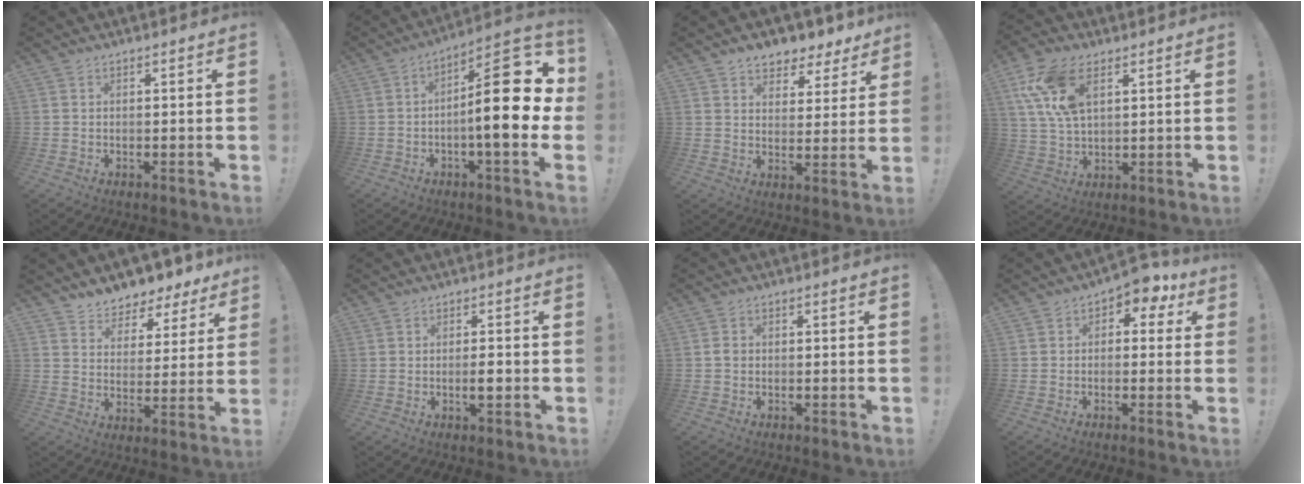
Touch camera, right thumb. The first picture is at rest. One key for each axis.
{"total": 22.0, "fx": 1.0, "fy": 6.9, "fz": 20.8, "tx": -0.293, "ty": -0.005, "tz": 0.014}
{"total": 6.5, "fx": 5.3, "fy": 3.5, "fz": 1.5, "tx": -0.013, "ty": -0.049, "tz": 0.097}
{"total": 13.3, "fx": 5.8, "fy": 7.4, "fz": 9.4, "tx": -0.195, "ty": -0.013, "tz": 0.108}
{"total": 6.4, "fx": 5.7, "fy": 2.9, "fz": 0.6, "tx": -0.009, "ty": -0.061, "tz": 0.106}
{"total": 4.4, "fx": -0.4, "fy": 3.6, "fz": 2.4, "tx": -0.021, "ty": 0.003, "tz": -0.009}
{"total": 1.4, "fx": -0.3, "fy": 1.2, "fz": 0.7, "tx": -0.011, "ty": 0.005, "tz": -0.006}
{"total": 5.0, "fx": 1.6, "fy": 3.4, "fz": 3.4, "tx": -0.039, "ty": -0.005, "tz": 0.026}